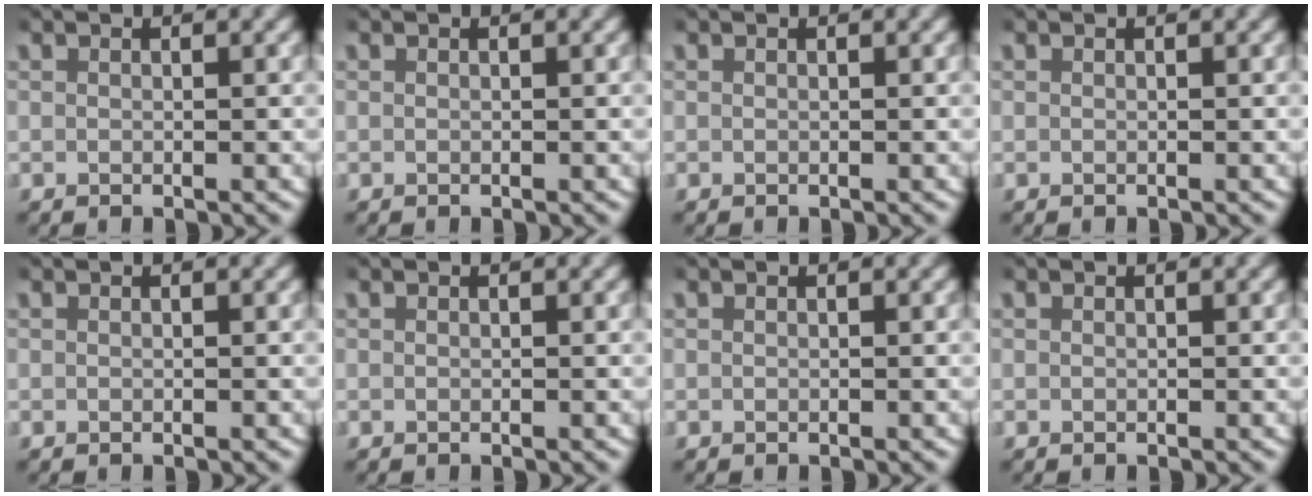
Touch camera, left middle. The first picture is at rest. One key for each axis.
{"total": 0.0}
{"total": 0.0}
{"total": 0.0}
{"total": 0.0}
{"total": 0.0}
{"total": 0.0}
{"total": 0.0}